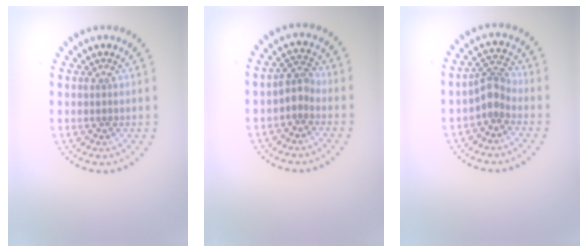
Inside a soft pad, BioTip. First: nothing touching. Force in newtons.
{"total": 1.8, "press": 1.6, "slide": 0.9}
{"total": 2.4, "press": 1.8, "slide": 1.6}